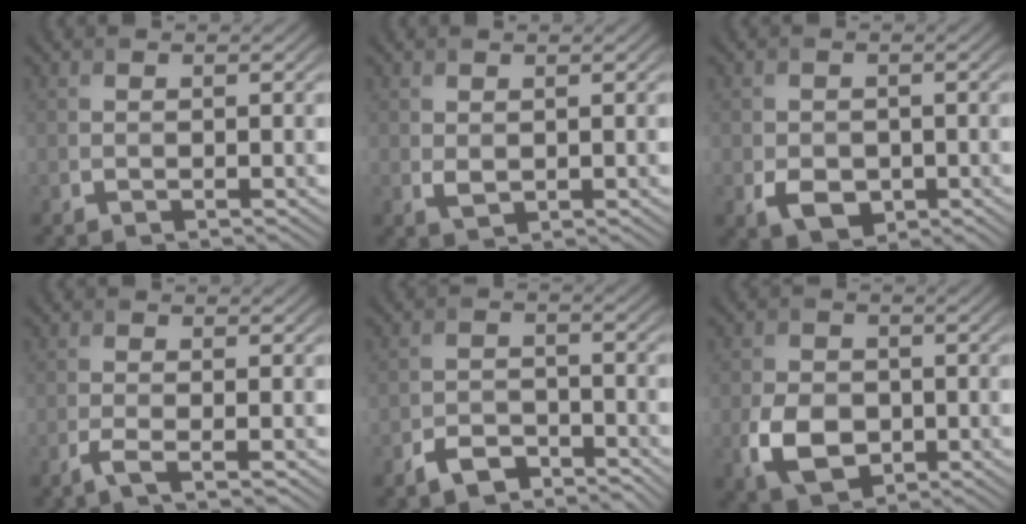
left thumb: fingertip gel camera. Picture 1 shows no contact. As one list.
[{"total": 1.2, "force": [0.4, 0.8, 0.8], "torque": [-0.021, -0.004, 0.014]}, {"total": 3.8, "force": [-1.1, 2.9, 2.1], "torque": [-0.043, -0.014, -0.018]}, {"total": 2.2, "force": [-1.2, 0.3, 1.8], "torque": [-0.037, 0.001, -0.035]}, {"total": 4.1, "force": [-3.4, 1.8, 1.5], "torque": [-0.030, -0.002, -0.070]}, {"total": 6.2, "force": [-1.5, 4.6, 3.9], "torque": [-0.094, -0.014, -0.030]}]